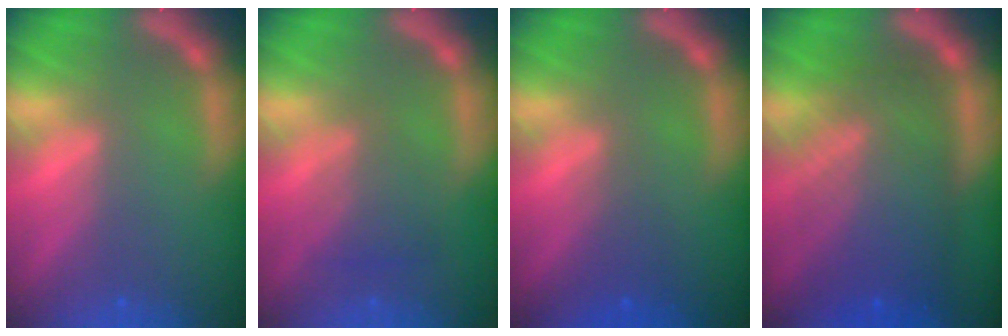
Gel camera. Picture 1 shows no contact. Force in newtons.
{"total": 3.0}
{"total": 1.9}
{"total": 9.6}